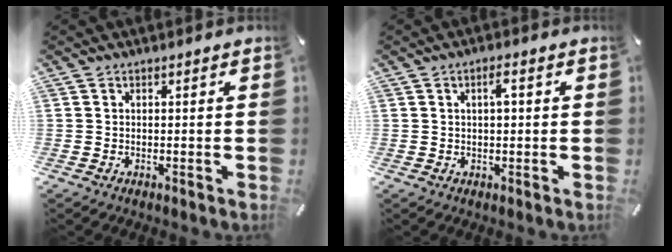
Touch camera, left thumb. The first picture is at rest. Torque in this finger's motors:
{"motor_torque": [-0.11, -0.02, -0.02, 0.00, 0.01]}